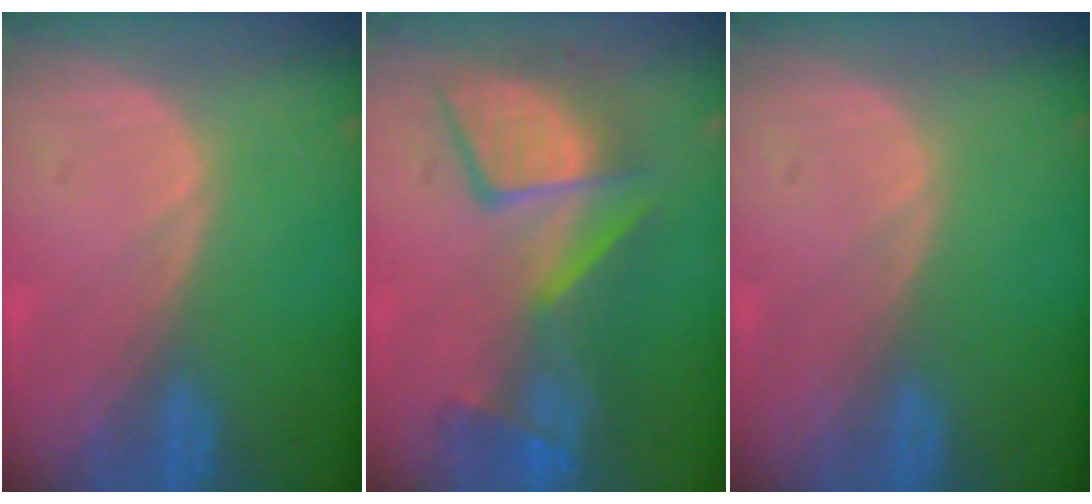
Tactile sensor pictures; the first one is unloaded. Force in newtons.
{"total": 10.0, "press": 9.6, "slide": 2.7}
{"total": 0.0}